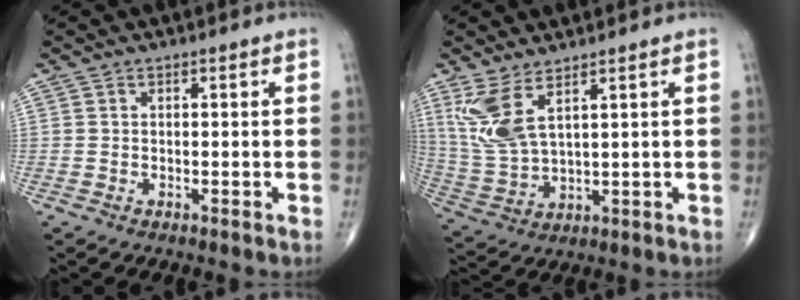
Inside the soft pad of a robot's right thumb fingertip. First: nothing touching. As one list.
[{"total": 8.7, "force": [4.7, 2.9, 6.7], "torque": [-0.156, -0.026, 0.111]}]